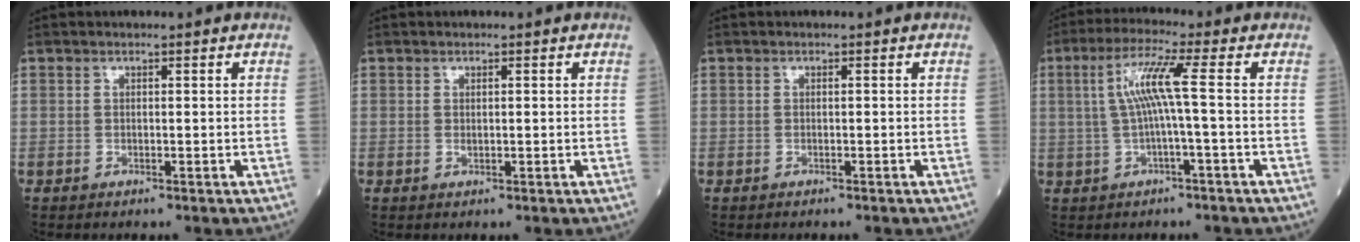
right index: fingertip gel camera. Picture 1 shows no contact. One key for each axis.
{"total": 0.6, "fx": 0.1, "fy": 0.3, "fz": 0.6, "tx": -0.017, "ty": -0.003, "tz": 0.003}
{"total": 1.0, "fx": -0.7, "fy": 0.3, "fz": 0.6, "tx": -0.019, "ty": -0.003, "tz": -0.005}
{"total": 6.9, "fx": 0.3, "fy": -0.5, "fz": 6.9, "tx": -0.140, "ty": 0.017, "tz": 0.009}